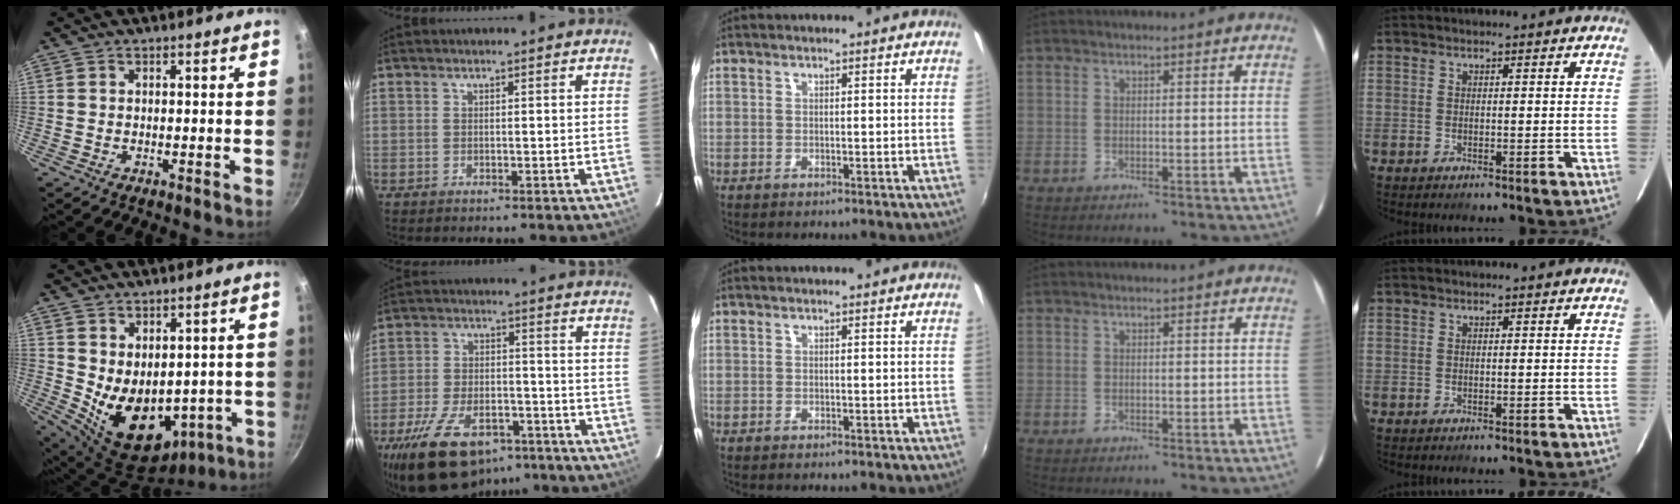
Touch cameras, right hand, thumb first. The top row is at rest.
{"thumb": {"total": 13.1, "force": [0.5, 9.4, 9.1], "torque": [-0.118, -0.030, 0.043]}, "index": {"total": 19.4, "force": [-13.2, 9.7, 10.4], "torque": [-0.220, -0.013, -0.205]}}